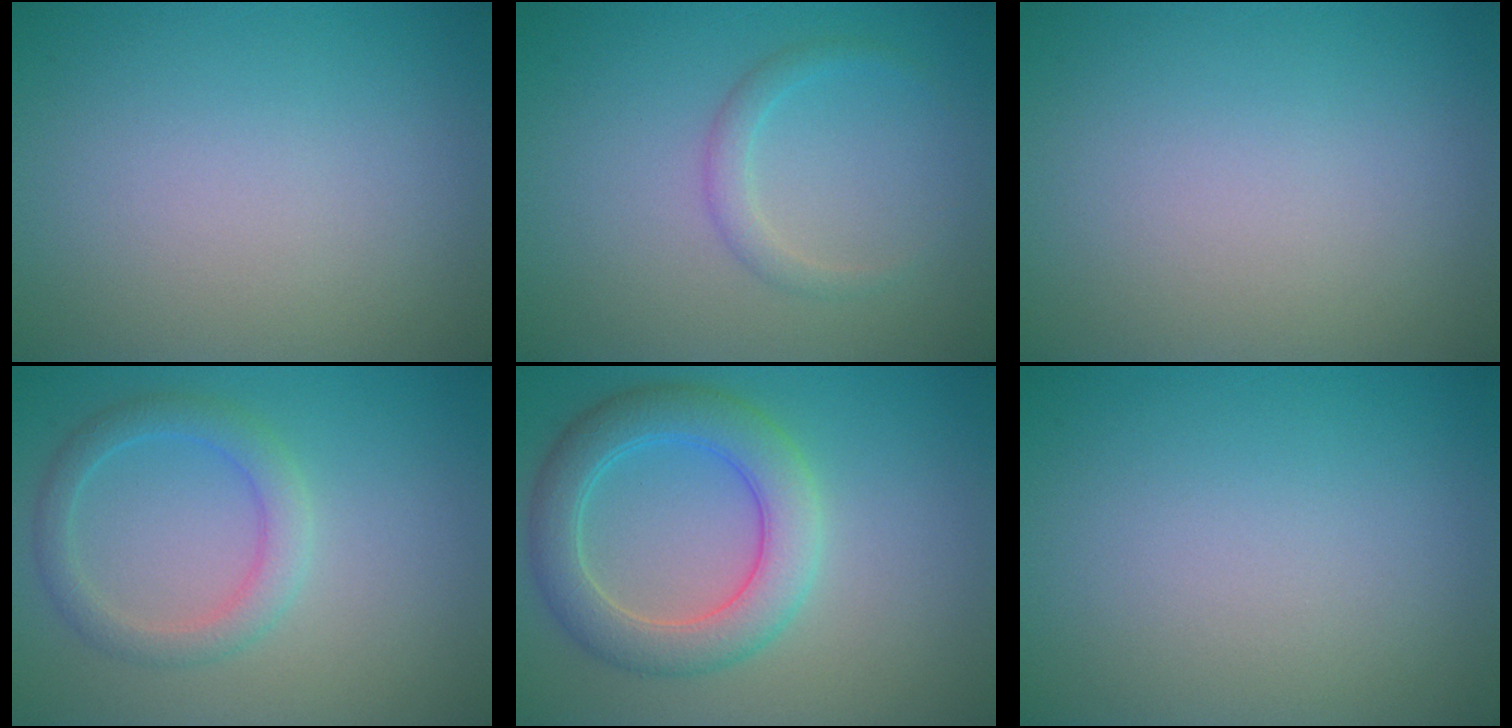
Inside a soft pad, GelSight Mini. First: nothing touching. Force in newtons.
{"total": 1.5, "press": 1.5, "slide": 0.0}
{"total": 0.0}
{"total": 2.8, "press": 2.8, "slide": 0.1}
{"total": 5.4, "press": 5.4, "slide": 0.1}
{"total": 0.0}